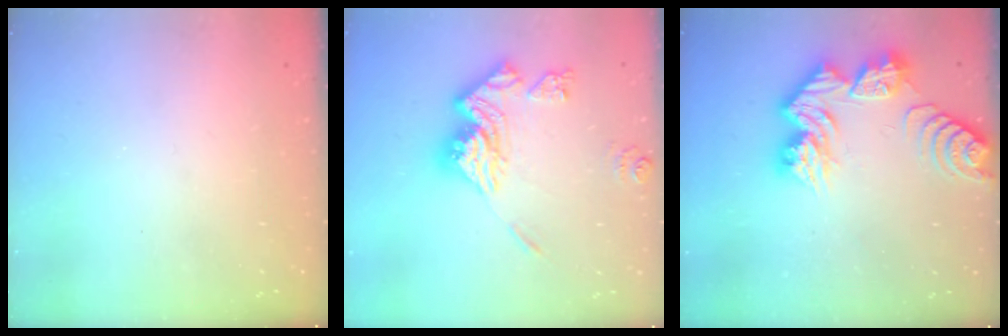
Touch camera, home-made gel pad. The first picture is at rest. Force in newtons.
{"total": 15.6, "press": 15.5, "slide": 1.4}
{"total": 13.8, "press": 13.7, "slide": 1.2}